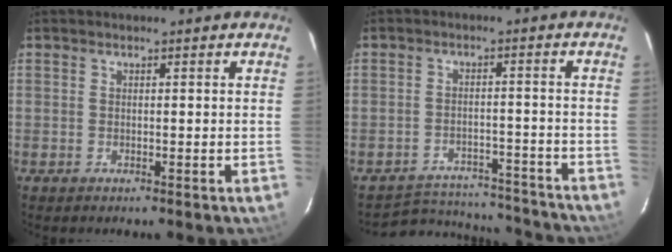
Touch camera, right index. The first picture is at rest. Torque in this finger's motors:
{"motor_torque": [-1.68, -0.46, -0.89, -0.21]}